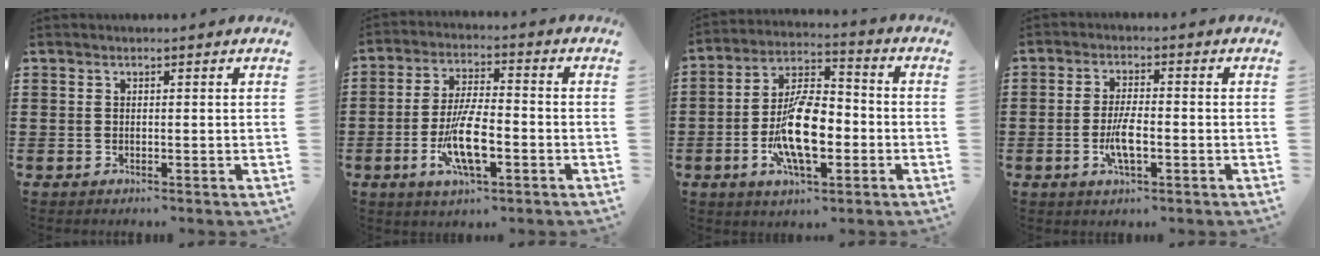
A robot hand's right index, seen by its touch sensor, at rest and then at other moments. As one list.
[{"total": 9.9, "force": [-3.0, 3.2, 8.9], "torque": [-0.182, -0.013, -0.055]}, {"total": 12.6, "force": [-3.3, 5.5, 10.8], "torque": [-0.214, -0.004, -0.061]}, {"total": 5.2, "force": [-1.5, 1.5, 4.7], "torque": [-0.100, -0.004, -0.031]}]